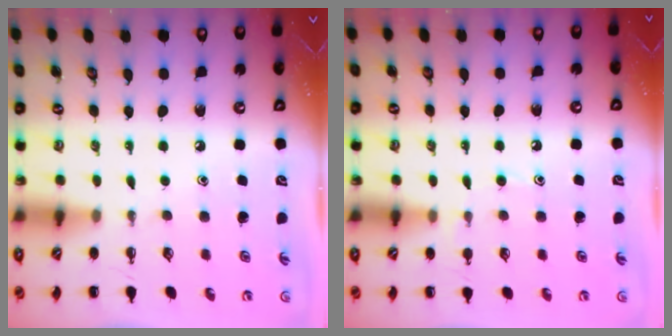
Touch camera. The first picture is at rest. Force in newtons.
{"total": 5.9, "press": 5.7, "slide": 1.8}